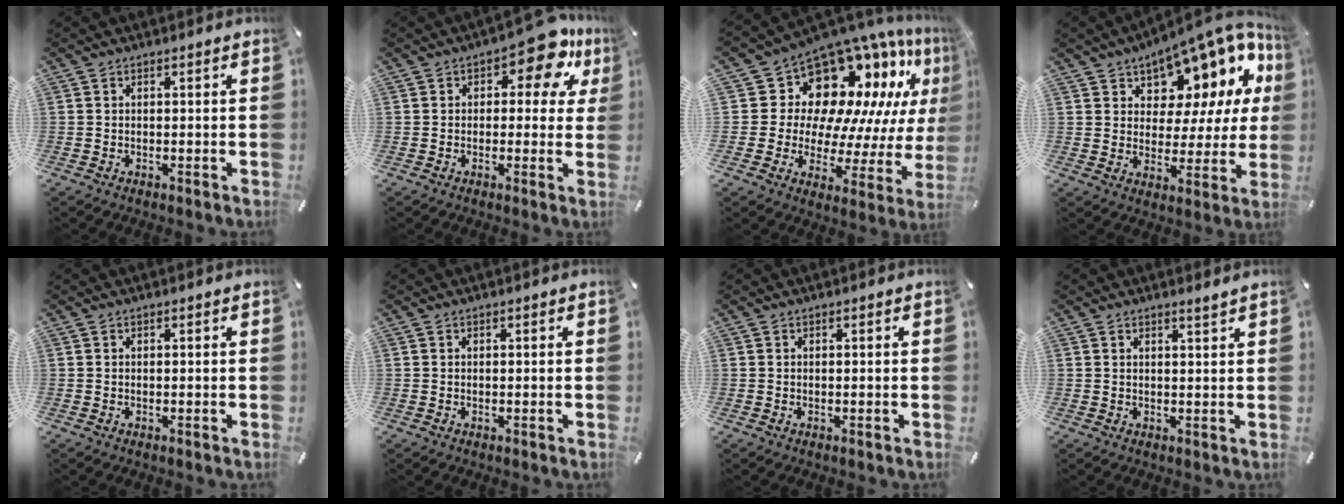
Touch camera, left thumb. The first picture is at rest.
{"total": 11.1, "force": [5.5, 5.3, 8.0], "torque": [-0.092, -0.028, 0.088]}
{"total": 16.4, "force": [10.9, 10.2, 6.8], "torque": [-0.107, -0.121, 0.197]}
{"total": 12.1, "force": [9.9, 5.9, 3.7], "torque": [-0.057, -0.095, 0.172]}
{"total": 0.0}
{"total": 0.0}
{"total": 0.0}
{"total": 1.6, "force": [1.4, -0.1, 0.6], "torque": [-0.013, -0.006, 0.027]}